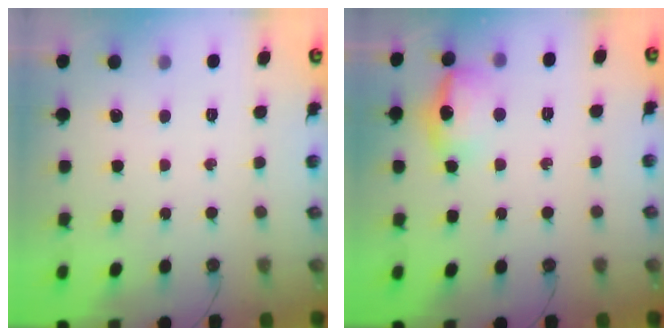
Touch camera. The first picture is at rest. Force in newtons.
{"total": 13.1, "press": 13.1, "slide": 0.9}